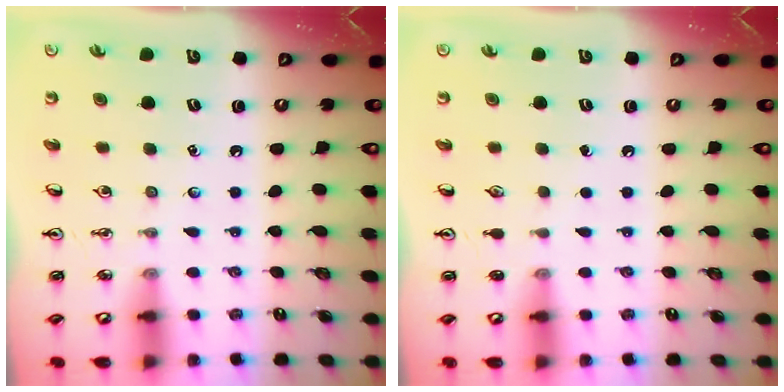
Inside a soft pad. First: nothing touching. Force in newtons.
{"total": 0.0}